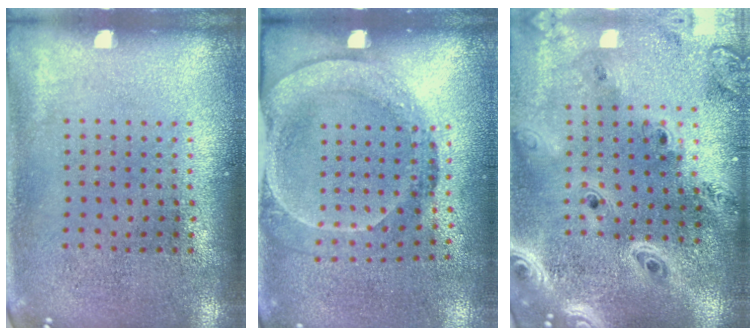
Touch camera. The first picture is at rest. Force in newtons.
{"total": 1.6, "press": 1.2, "slide": 1.1}
{"total": 3.7, "press": 2.9, "slide": 2.3}